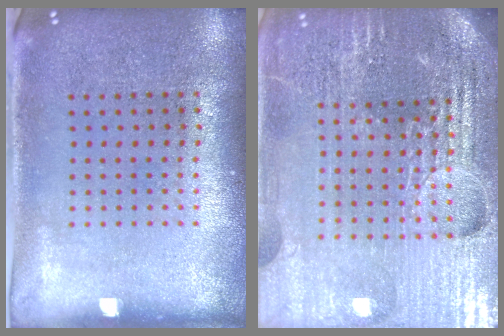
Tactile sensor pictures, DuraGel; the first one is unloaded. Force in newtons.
{"total": 5.8, "press": 5.2, "slide": 2.6}